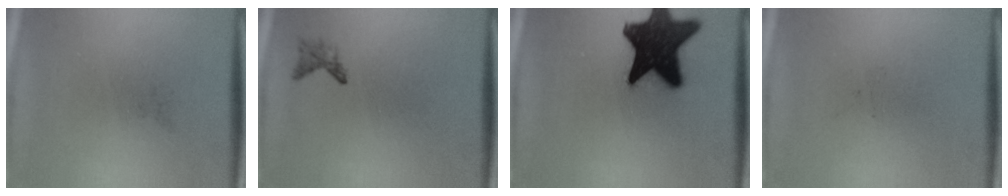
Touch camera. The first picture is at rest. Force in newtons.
{"total": 1.1}
{"total": 16.8}
{"total": 0.0}